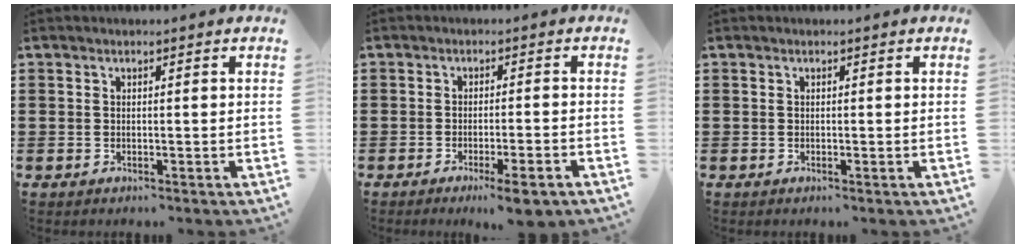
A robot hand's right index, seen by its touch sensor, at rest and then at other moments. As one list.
[{"total": 3.9, "force": [-2.9, 0.0, 2.6], "torque": [-0.042, -0.009, -0.051]}, {"total": 0.0}]